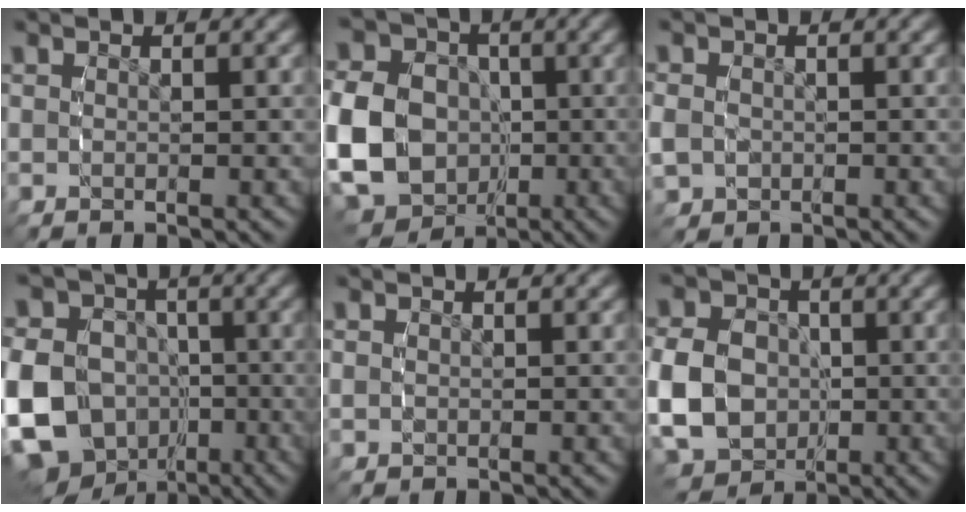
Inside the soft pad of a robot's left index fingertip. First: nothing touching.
{"total": 12.8, "force": [-2.5, 11.3, 5.3], "torque": [-0.136, -0.048, -0.040]}
{"total": 2.7, "force": [-0.9, 2.4, 0.7], "torque": [-0.030, -0.015, -0.011]}
{"total": 14.8, "force": [-3.4, 13.3, 5.6], "torque": [-0.142, -0.065, -0.058]}
{"total": 0.7, "force": [-0.2, 0.7, 0.1], "torque": [-0.008, -0.007, 0.002]}
{"total": 8.7, "force": [-2.1, 7.6, 3.7], "torque": [-0.096, -0.038, -0.026]}